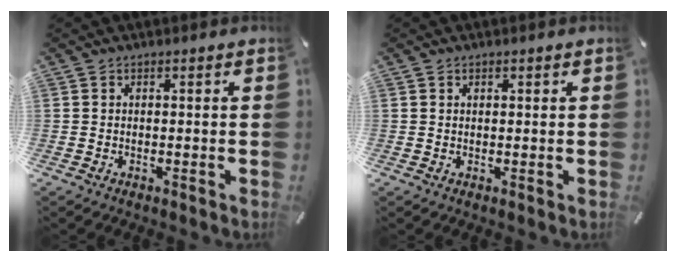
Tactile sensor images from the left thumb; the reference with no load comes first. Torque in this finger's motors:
{"motor_torque": [0.14, -0.07, 0.23, -0.24, -0.06]}